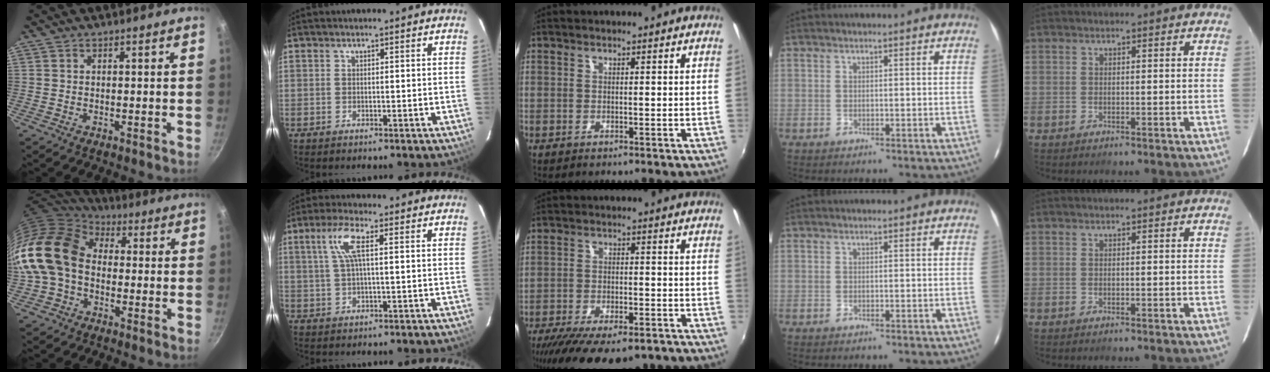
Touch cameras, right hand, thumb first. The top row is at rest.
{"thumb": {"total": 18.4, "force": [-0.1, 13.8, 12.1], "torque": [-0.228, 0.042, -0.014]}, "index": {"total": 6.1, "force": [1.6, 1.1, 5.7], "torque": [-0.116, 0.008, 0.034]}, "middle": {"total": 18.6, "force": [-13.9, 6.3, 10.6], "torque": [-0.214, -0.055, -0.202]}}